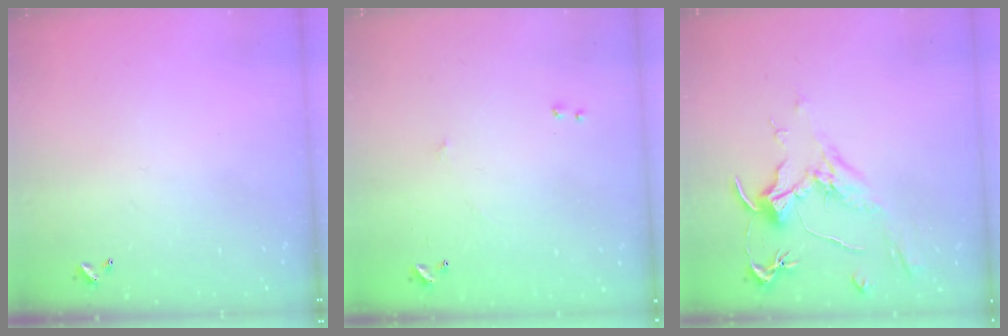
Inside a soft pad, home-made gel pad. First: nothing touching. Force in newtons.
{"total": 6.0, "press": 5.9, "slide": 0.8}
{"total": 2.1, "press": 2.0, "slide": 0.8}